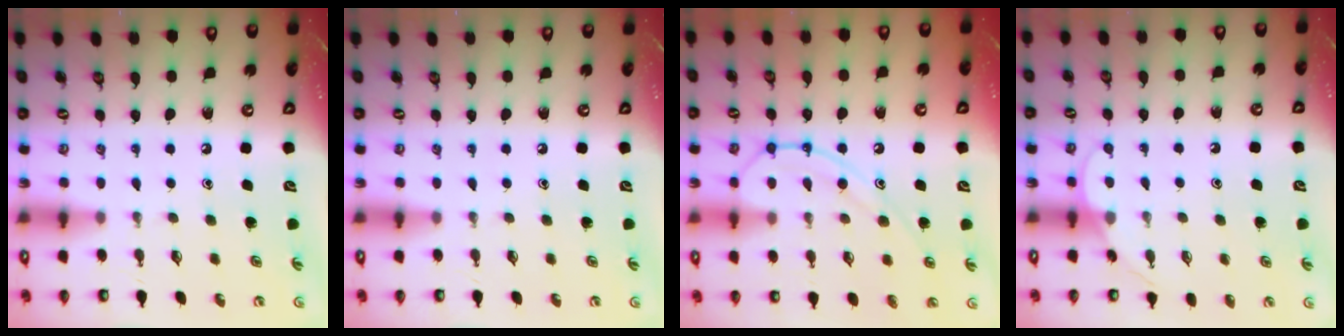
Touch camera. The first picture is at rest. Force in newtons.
{"total": 0.0}
{"total": 13.2, "press": 13.2, "slide": 1.2}
{"total": 4.0, "press": 4.0, "slide": 0.4}